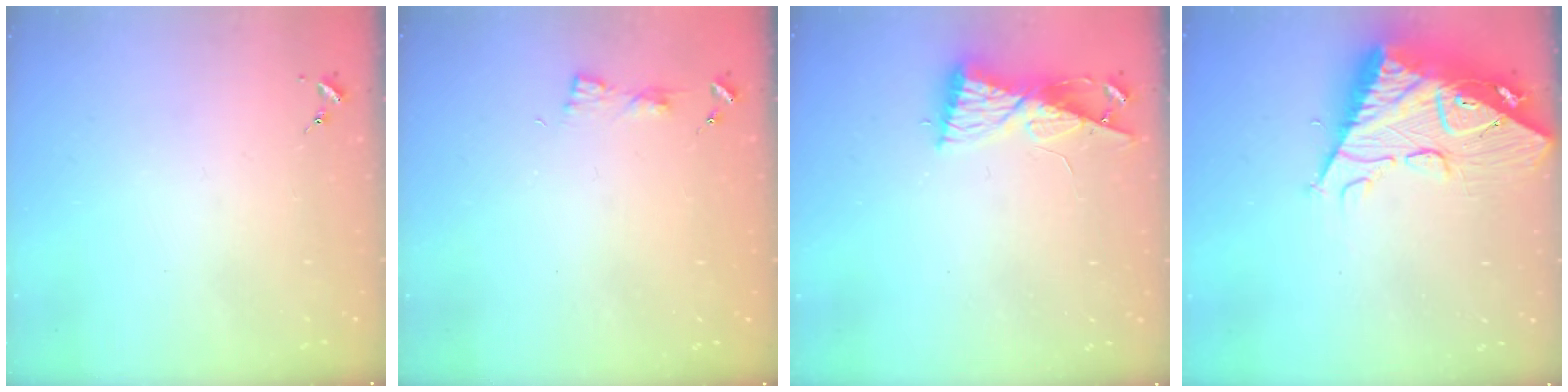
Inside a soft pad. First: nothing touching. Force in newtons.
{"total": 2.9, "press": 2.8, "slide": 0.3}
{"total": 9.0, "press": 8.9, "slide": 0.8}
{"total": 21.1, "press": 21.0, "slide": 2.0}